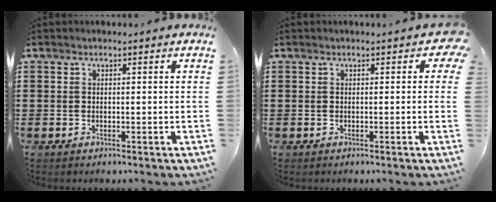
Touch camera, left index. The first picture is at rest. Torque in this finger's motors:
{"motor_torque": [1.22, -0.92, 0.59, 0.08]}